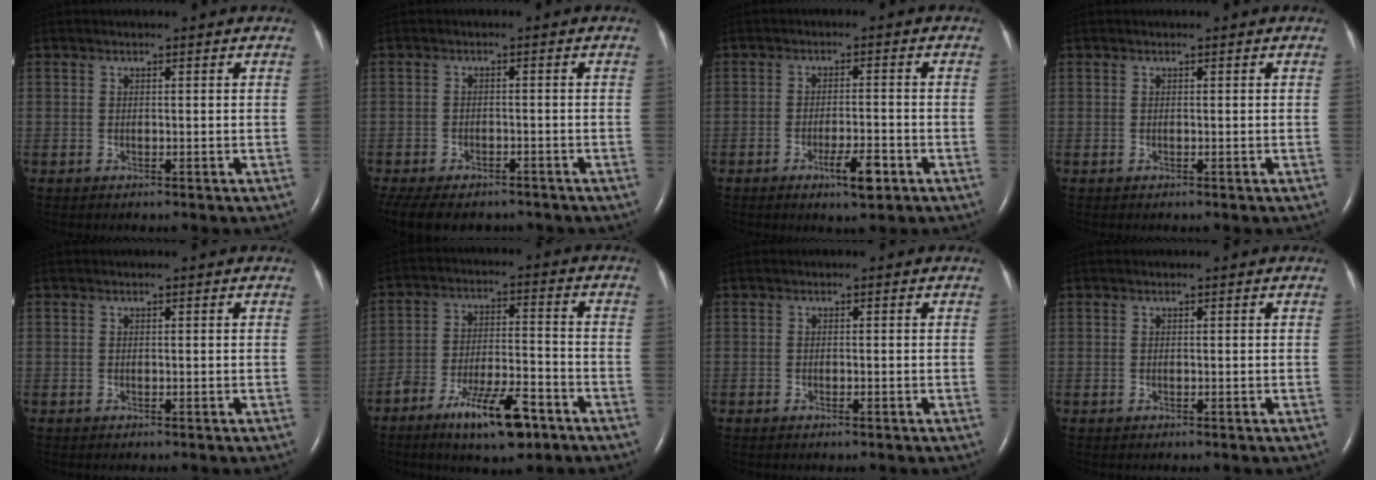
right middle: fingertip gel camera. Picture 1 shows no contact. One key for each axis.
{"total": 13.8, "fx": -10.6, "fy": 6.6, "fz": 6.0, "tx": -0.156, "ty": -0.020, "tz": -0.139}
{"total": 4.8, "fx": -2.6, "fy": 0.8, "fz": 4.0, "tx": -0.070, "ty": -0.003, "tz": -0.041}
{"total": 0.0}
{"total": 0.0}
{"total": 11.3, "fx": -7.2, "fy": 2.8, "fz": 8.3, "tx": -0.143, "ty": -0.002, "tz": -0.119}
{"total": 0.6, "fx": -0.4, "fy": 0.1, "fz": 0.5, "tx": -0.011, "ty": -0.001, "tz": -0.005}
{"total": 0.0}